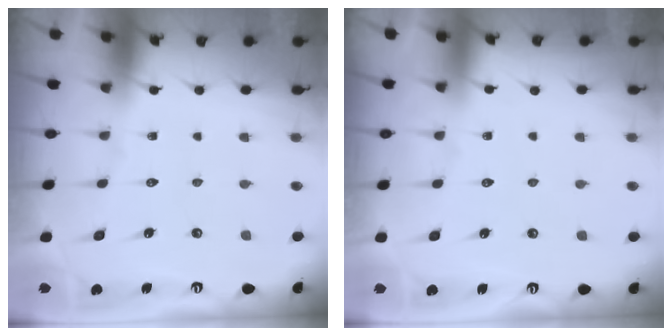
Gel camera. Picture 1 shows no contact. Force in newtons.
{"total": 2.2, "press": 2.2, "slide": 0.3}